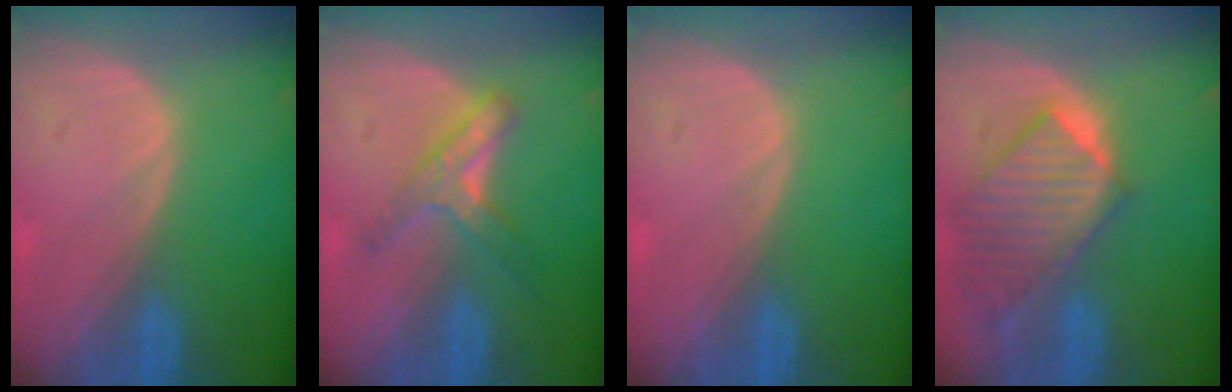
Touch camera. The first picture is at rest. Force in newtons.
{"total": 5.1, "press": 5.0, "slide": 0.9}
{"total": 0.0}
{"total": 9.7, "press": 8.5, "slide": 4.7}